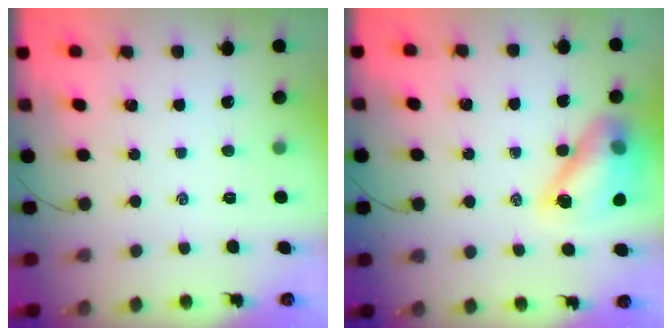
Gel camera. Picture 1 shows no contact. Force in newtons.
{"total": 13.5, "press": 12.9, "slide": 3.7}